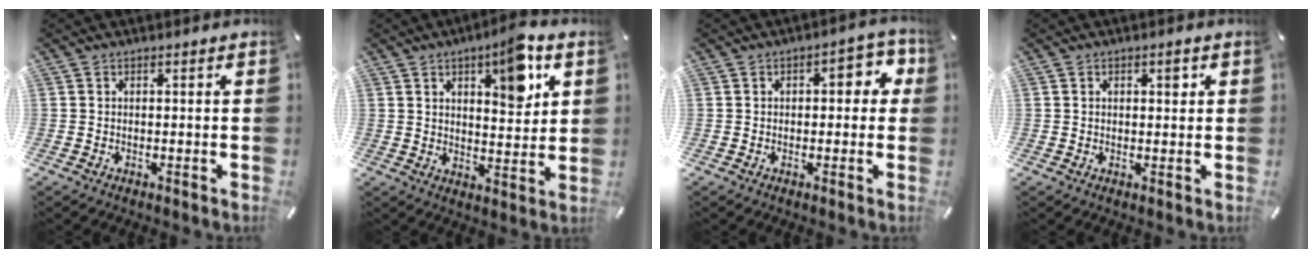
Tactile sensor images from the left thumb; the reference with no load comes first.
{"total": 10.6, "force": [5.9, 4.2, 7.7], "torque": [-0.096, -0.031, 0.094]}
{"total": 6.0, "force": [0.8, 3.5, 4.8], "torque": [-0.045, -0.002, 0.001]}
{"total": 2.4, "force": [0.8, 1.2, 1.9], "torque": [-0.023, 0.000, 0.009]}